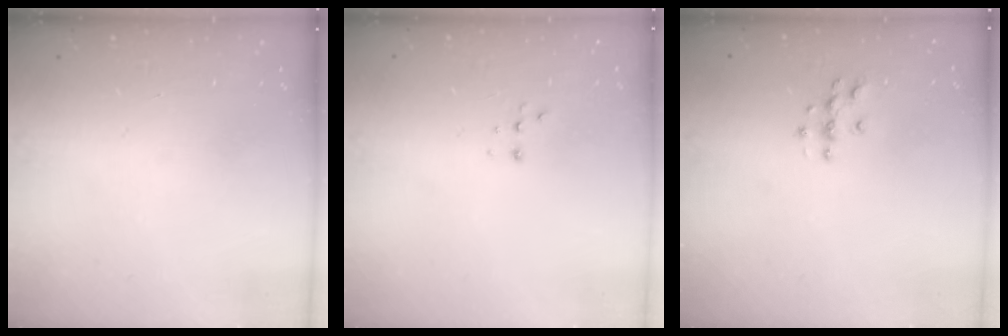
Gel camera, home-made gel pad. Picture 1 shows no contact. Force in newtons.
{"total": 2.2, "press": 2.2, "slide": 0.5}
{"total": 3.6, "press": 3.6, "slide": 0.5}